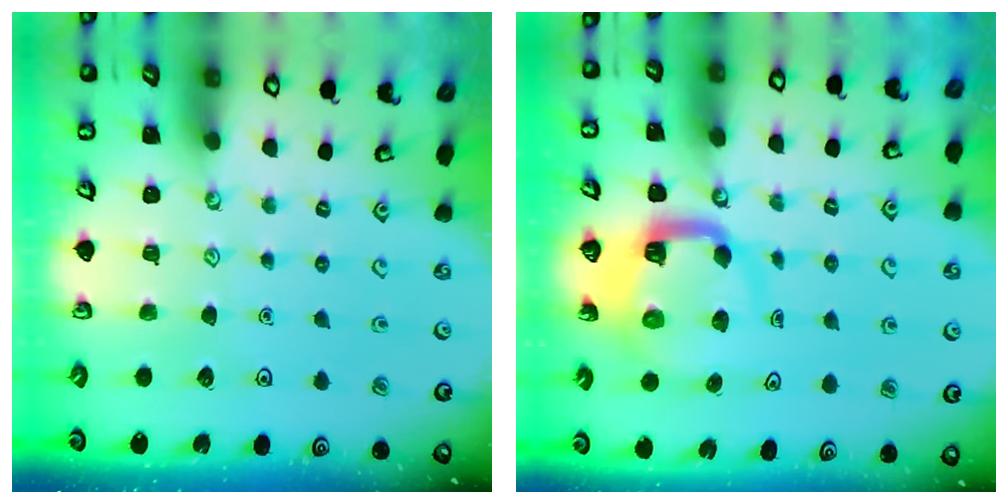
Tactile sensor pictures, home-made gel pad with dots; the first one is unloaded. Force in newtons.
{"total": 7.8, "press": 7.7, "slide": 1.0}